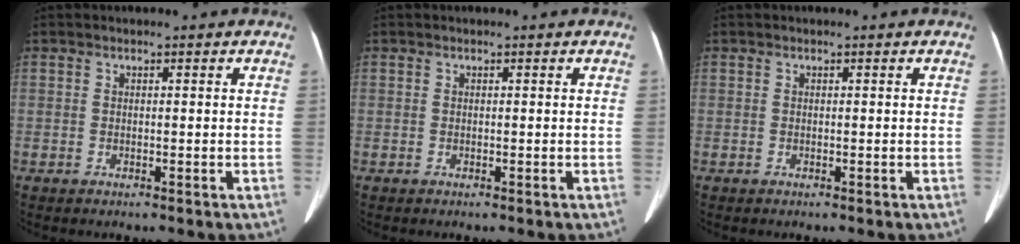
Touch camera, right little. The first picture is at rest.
{"total": 0.0}
{"total": 0.0}